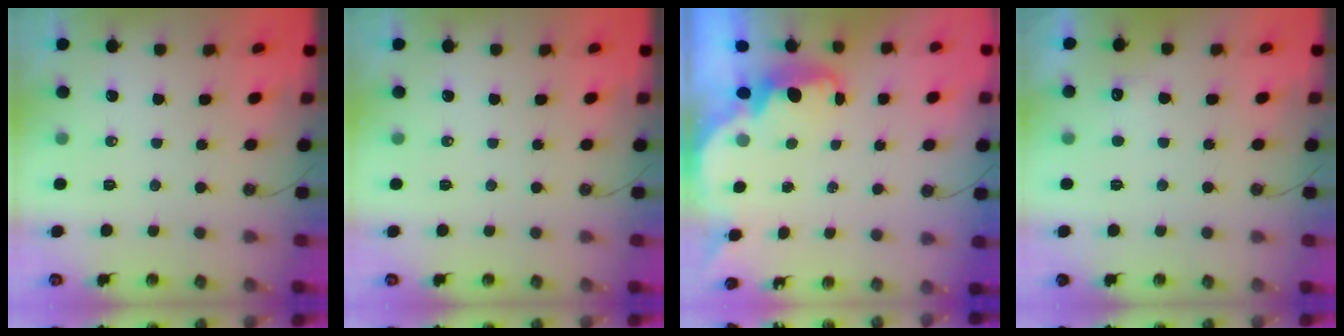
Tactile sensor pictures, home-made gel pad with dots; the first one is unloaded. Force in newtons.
{"total": 0.0}
{"total": 2.5, "press": 2.4, "slide": 0.6}
{"total": 5.3, "press": 5.1, "slide": 1.3}